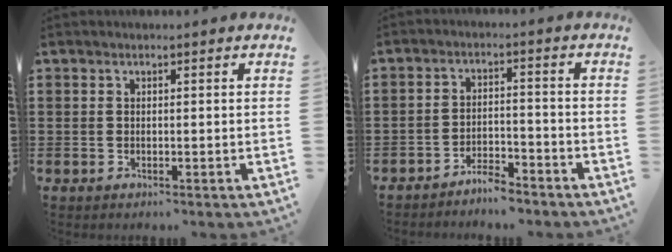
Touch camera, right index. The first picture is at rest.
{"total": 3.9, "force": [-3.9, 0.4, 0.7], "torque": [-0.017, 0.005, -0.079]}